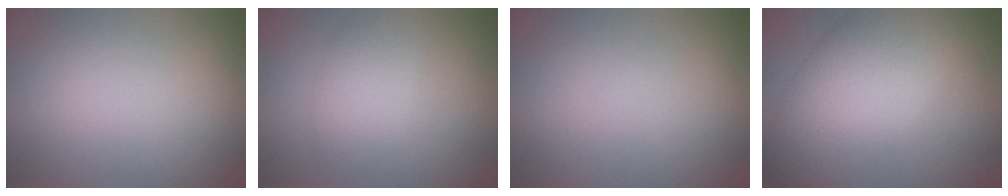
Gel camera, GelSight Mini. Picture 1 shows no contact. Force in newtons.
{"total": 2.9, "press": 2.9, "slide": 0.1}
{"total": 0.0}
{"total": 8.9, "press": 8.9, "slide": 0.6}